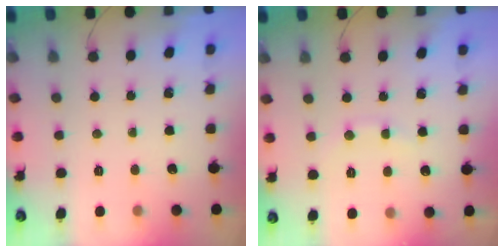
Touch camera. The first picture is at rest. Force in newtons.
{"total": 7.5, "press": 7.5, "slide": 1.0}